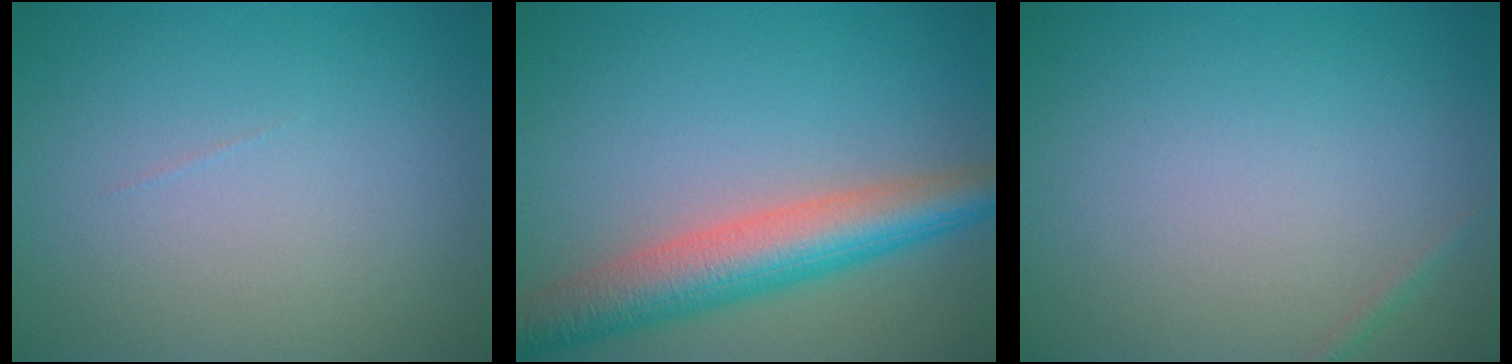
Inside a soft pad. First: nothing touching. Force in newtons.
{"total": 7.1, "press": 7.1, "slide": 0.0}
{"total": 0.5, "press": 0.5, "slide": 0.0}